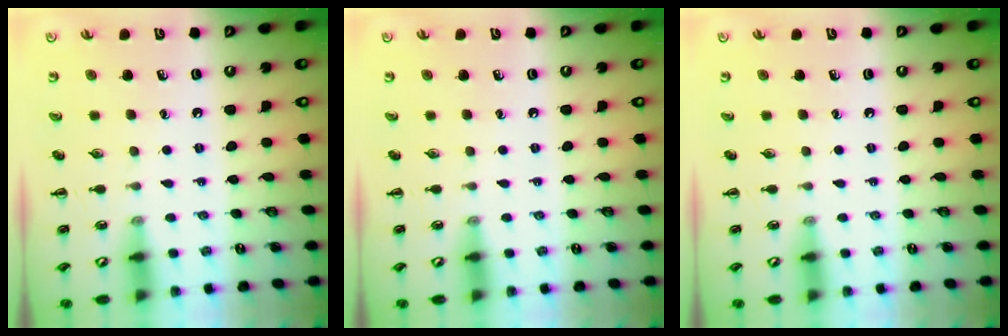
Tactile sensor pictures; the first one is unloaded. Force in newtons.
{"total": 0.0}
{"total": 0.0}